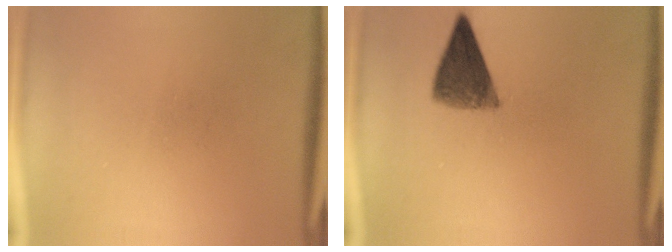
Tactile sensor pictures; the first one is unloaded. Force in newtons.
{"total": 6.8}